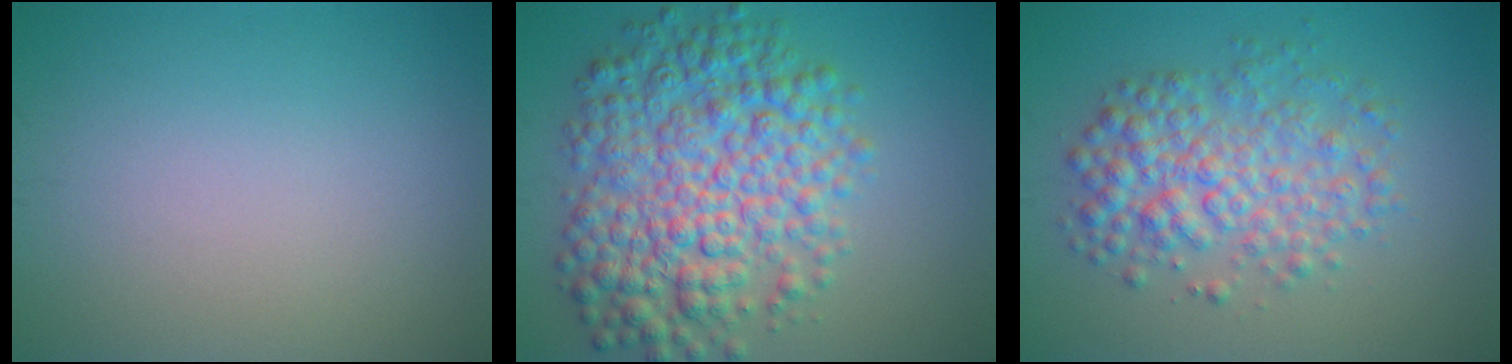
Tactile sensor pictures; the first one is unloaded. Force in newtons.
{"total": 9.1, "press": 9.1, "slide": 0.1}
{"total": 5.2, "press": 5.2, "slide": 0.0}